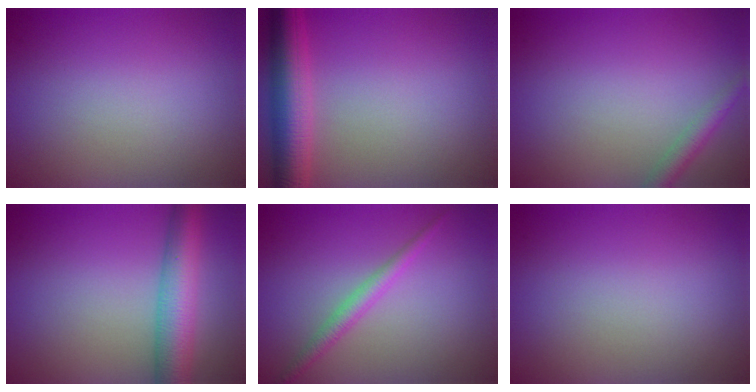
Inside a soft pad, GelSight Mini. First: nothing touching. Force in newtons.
{"total": 5.9, "press": 5.9, "slide": 0.2}
{"total": 1.9, "press": 1.9, "slide": 0.0}
{"total": 6.2, "press": 6.2, "slide": 0.1}
{"total": 2.0, "press": 2.0, "slide": 0.0}
{"total": 0.0}